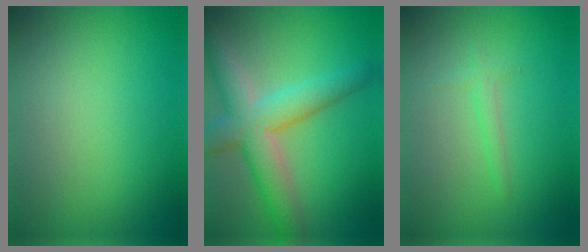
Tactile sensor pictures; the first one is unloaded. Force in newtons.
{"total": 6.9, "press": 6.9, "slide": 0.4}
{"total": 1.1, "press": 1.1, "slide": 0.1}